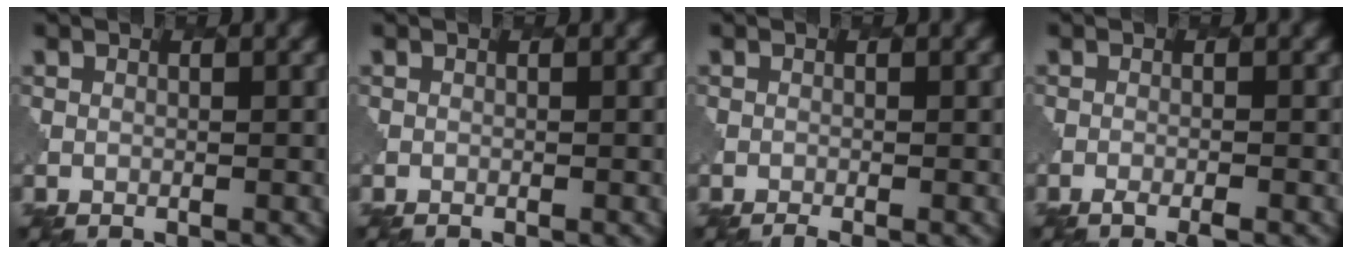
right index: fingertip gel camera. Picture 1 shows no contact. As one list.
[{"total": 0.0}, {"total": 1.0, "force": [-0.8, 0.2, 0.5], "torque": [-0.001, -0.001, -0.015]}, {"total": 1.5, "force": [-1.0, 0.3, 1.1], "torque": [-0.014, -0.001, -0.024]}]